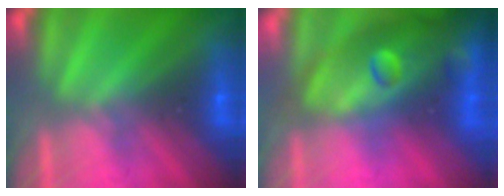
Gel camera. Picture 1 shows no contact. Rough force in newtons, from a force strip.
{"total": 11.3}